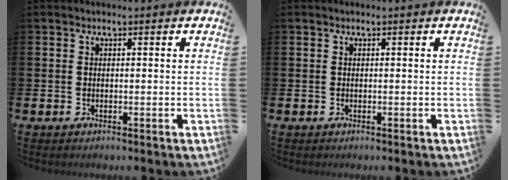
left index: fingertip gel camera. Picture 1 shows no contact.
{"total": 0.0}